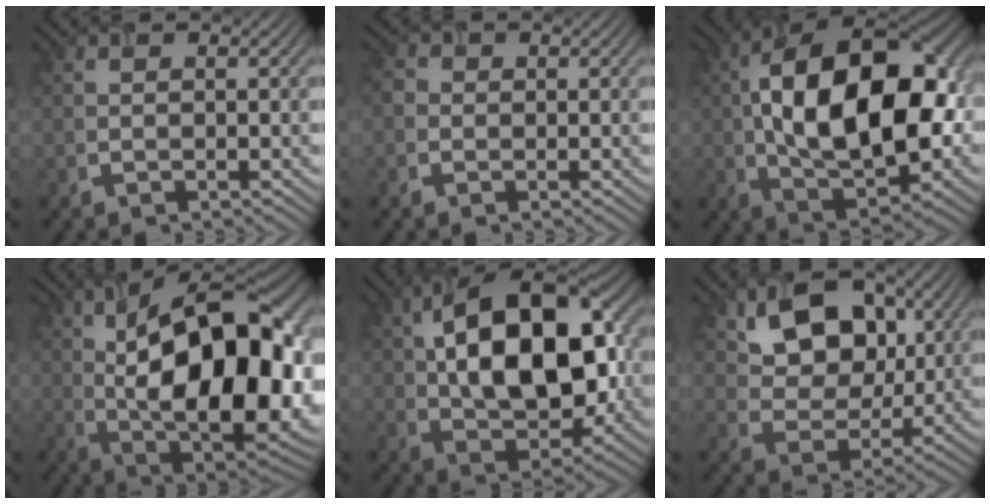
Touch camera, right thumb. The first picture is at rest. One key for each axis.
{"total": 1.6, "fx": -0.3, "fy": 1.5, "fz": 0.5, "tx": -0.012, "ty": 0.000, "tz": -0.012}
{"total": 19.2, "fx": 1.0, "fy": 10.6, "fz": 15.9, "tx": -0.261, "ty": 0.007, "tz": 0.015}
{"total": 20.4, "fx": 2.7, "fy": 9.8, "fz": 17.7, "tx": -0.267, "ty": 0.026, "tz": 0.033}
{"total": 15.9, "fx": 2.2, "fy": 9.2, "fz": 12.7, "tx": -0.200, "ty": 0.019, "tz": 0.034}
{"total": 11.3, "fx": 4.5, "fy": 7.8, "fz": 6.8, "tx": -0.135, "ty": 0.000, "tz": 0.081}